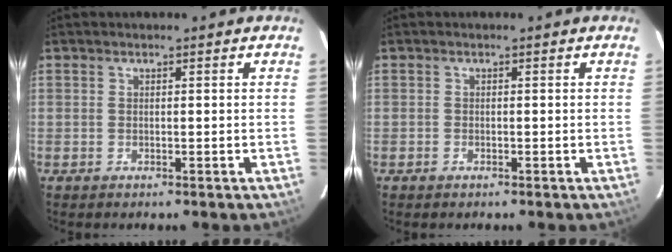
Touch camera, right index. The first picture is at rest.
{"total": 0.5, "force": [-0.4, 0.4, 0.1], "torque": [-0.004, -0.001, -0.007]}